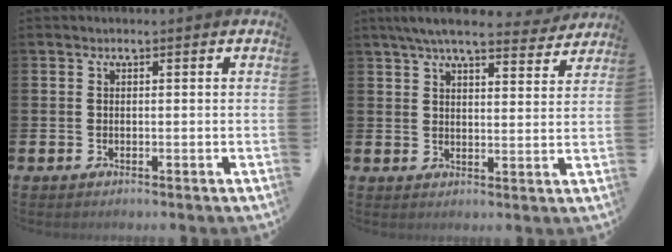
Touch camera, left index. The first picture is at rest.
{"total": 6.6, "force": [6.1, 1.0, 2.4], "torque": [-0.053, -0.029, 0.106]}